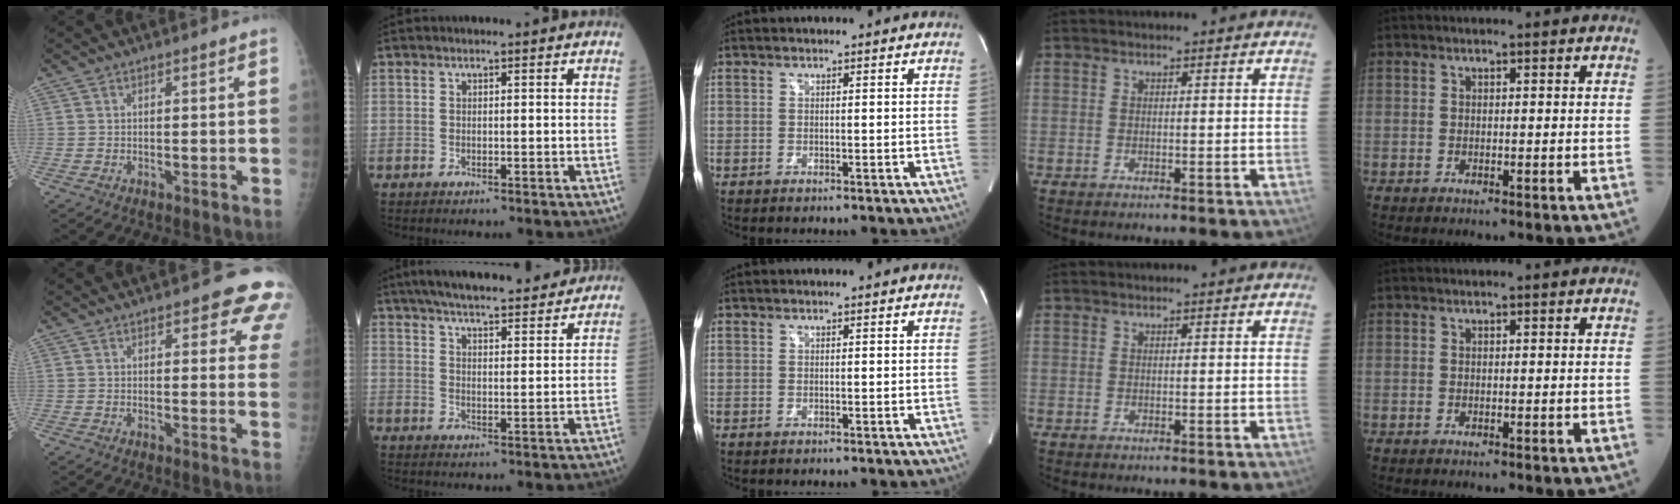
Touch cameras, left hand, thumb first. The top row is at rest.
{"thumb": {"total": 10.0, "force": [6.6, 3.8, 6.6], "torque": [-0.027, -0.027, 0.061]}, "index": {"total": 19.2, "force": [16.8, 3.2, 8.7], "torque": [-0.137, 0.032, 0.238]}}